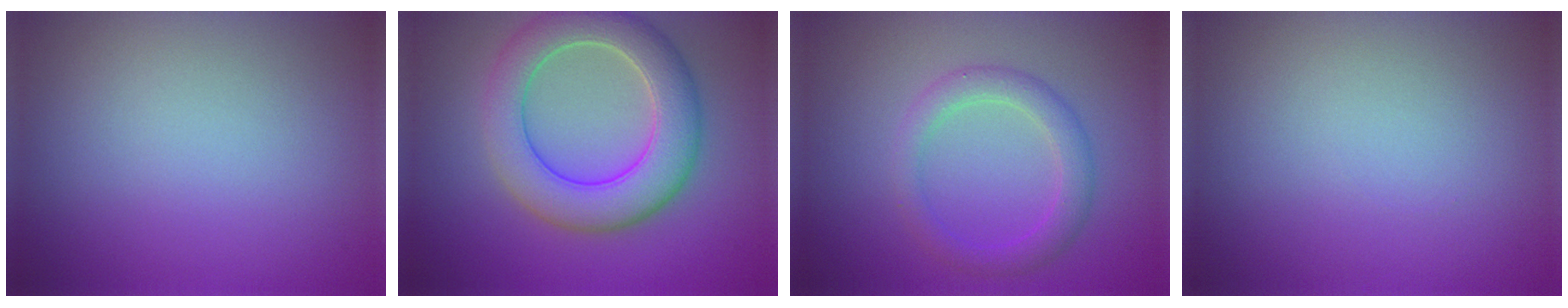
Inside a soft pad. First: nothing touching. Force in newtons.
{"total": 7.1, "press": 7.1, "slide": 0.8}
{"total": 2.8, "press": 2.8, "slide": 0.1}
{"total": 0.0}